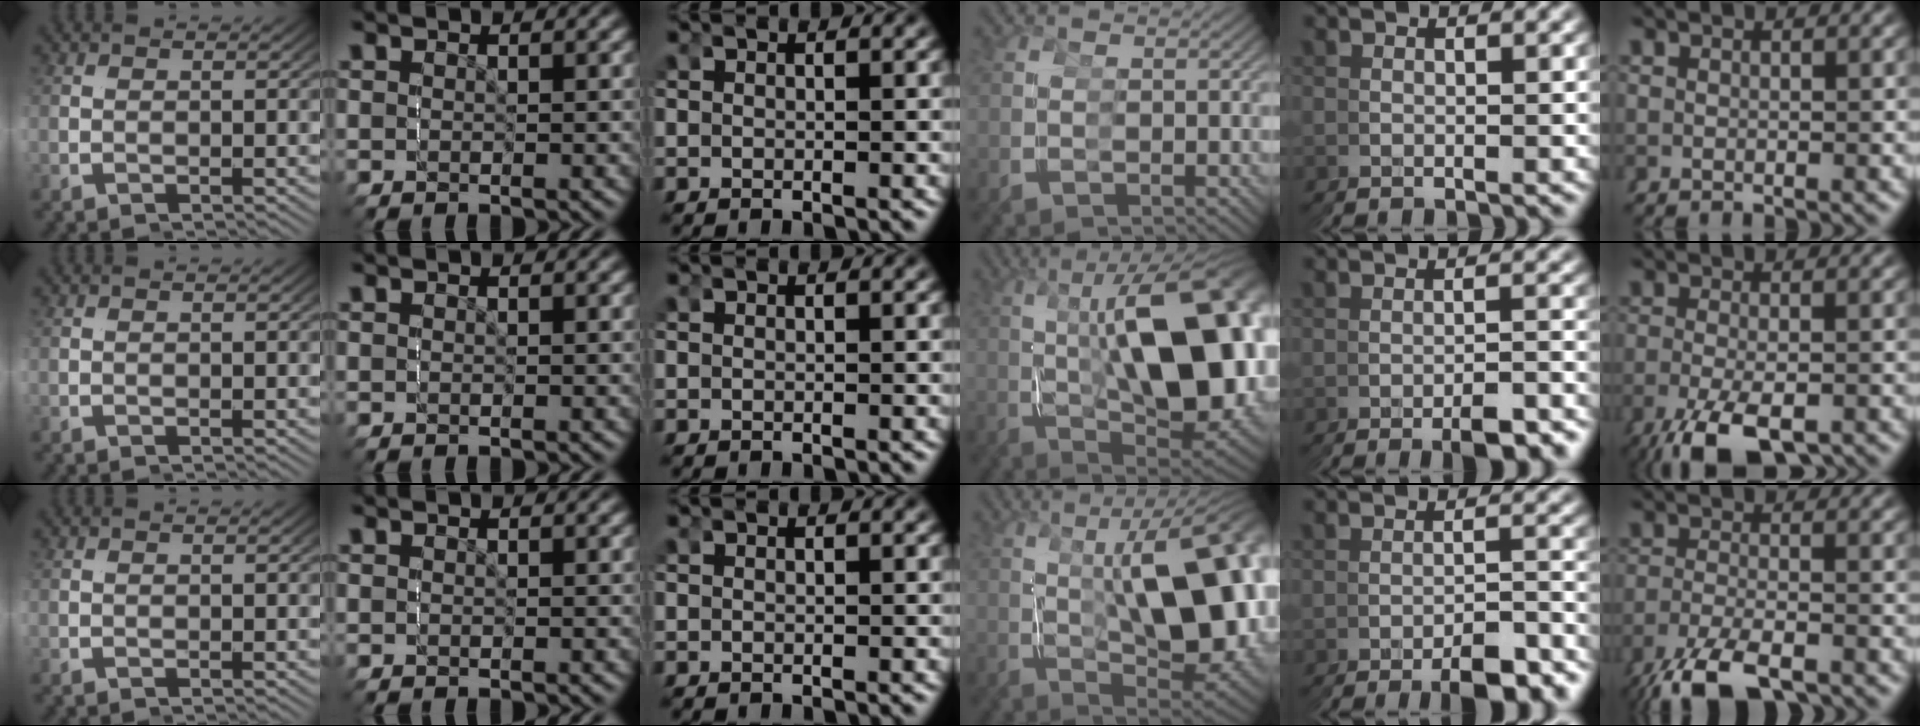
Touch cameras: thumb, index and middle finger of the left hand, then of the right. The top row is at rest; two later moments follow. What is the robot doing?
{"motion": "grasp_and_lifting", "object": "screwdriver"}